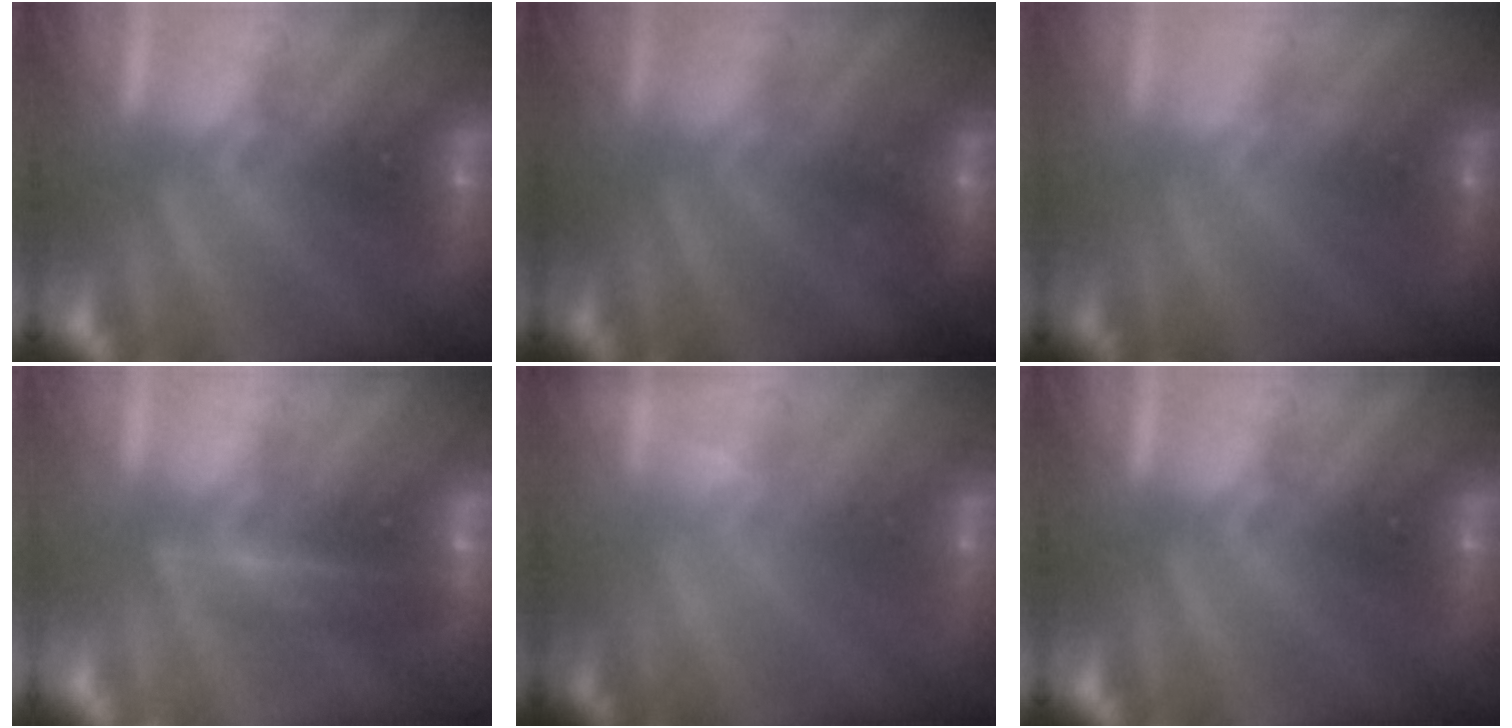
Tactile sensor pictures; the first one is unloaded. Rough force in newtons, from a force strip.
{"total": 1.2}
{"total": 1.5}
{"total": 1.8}
{"total": 1.6}
{"total": 0.0}